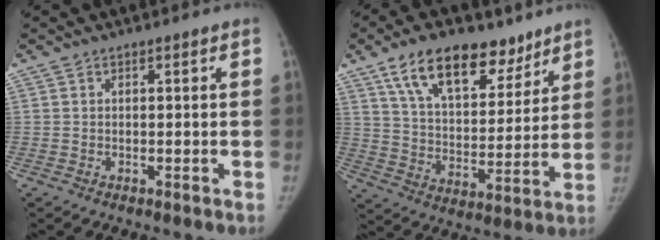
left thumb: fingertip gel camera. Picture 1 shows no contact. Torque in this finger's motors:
{"motor_torque": [0.16, 0.42, 1.71, -1.06, 0.11]}